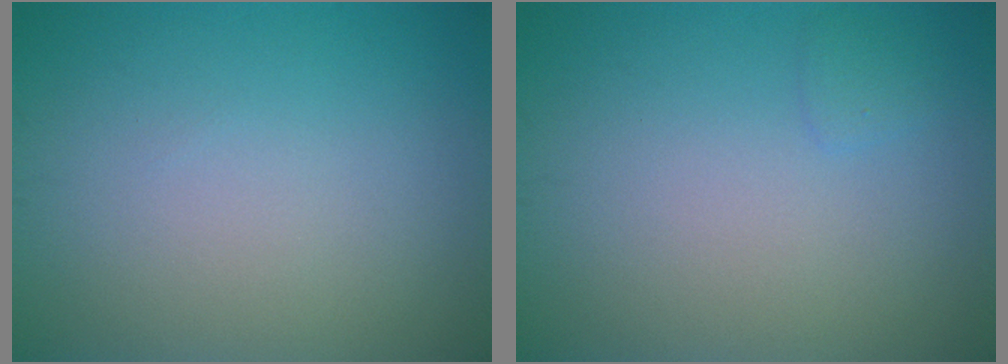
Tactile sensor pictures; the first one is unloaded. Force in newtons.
{"total": 0.7, "press": 0.7, "slide": 0.1}